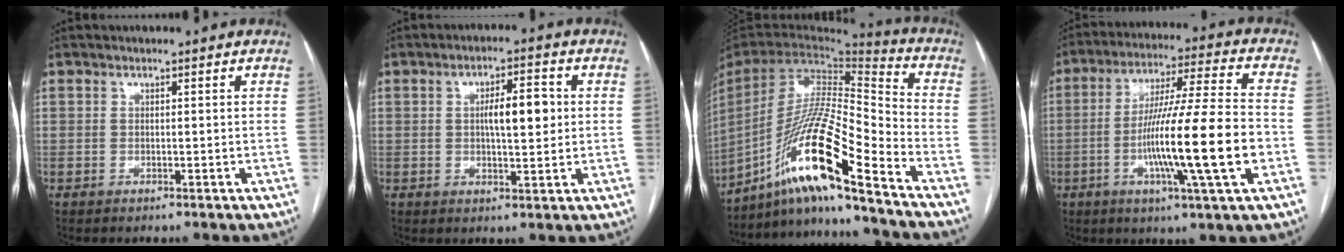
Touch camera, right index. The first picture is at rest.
{"total": 6.4, "force": [0.8, 1.8, 6.1], "torque": [-0.099, 0.011, 0.014]}
{"total": 19.4, "force": [-13.2, 0.3, 14.2], "torque": [-0.298, -0.010, -0.248]}
{"total": 17.5, "force": [-4.1, -0.5, 17.0], "torque": [-0.298, -0.009, -0.076]}